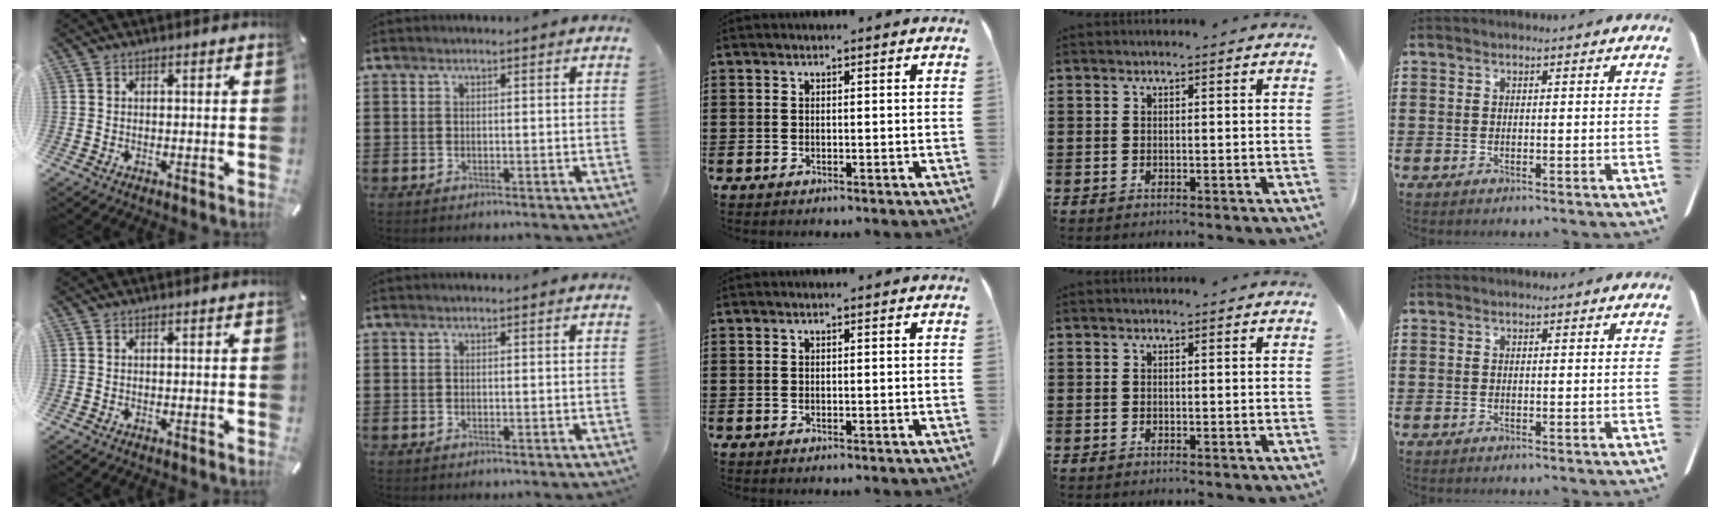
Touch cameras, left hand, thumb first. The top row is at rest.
{}